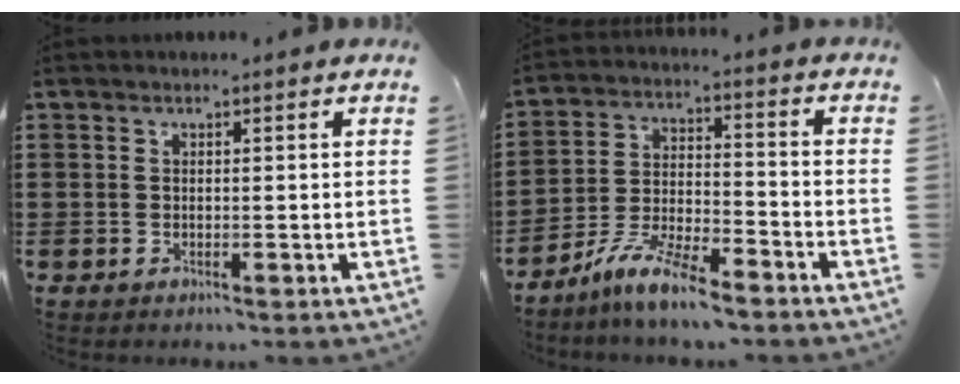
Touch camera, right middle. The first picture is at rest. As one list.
[{"total": 8.5, "force": [-7.1, 0.9, 4.5], "torque": [-0.101, 0.001, -0.139]}]